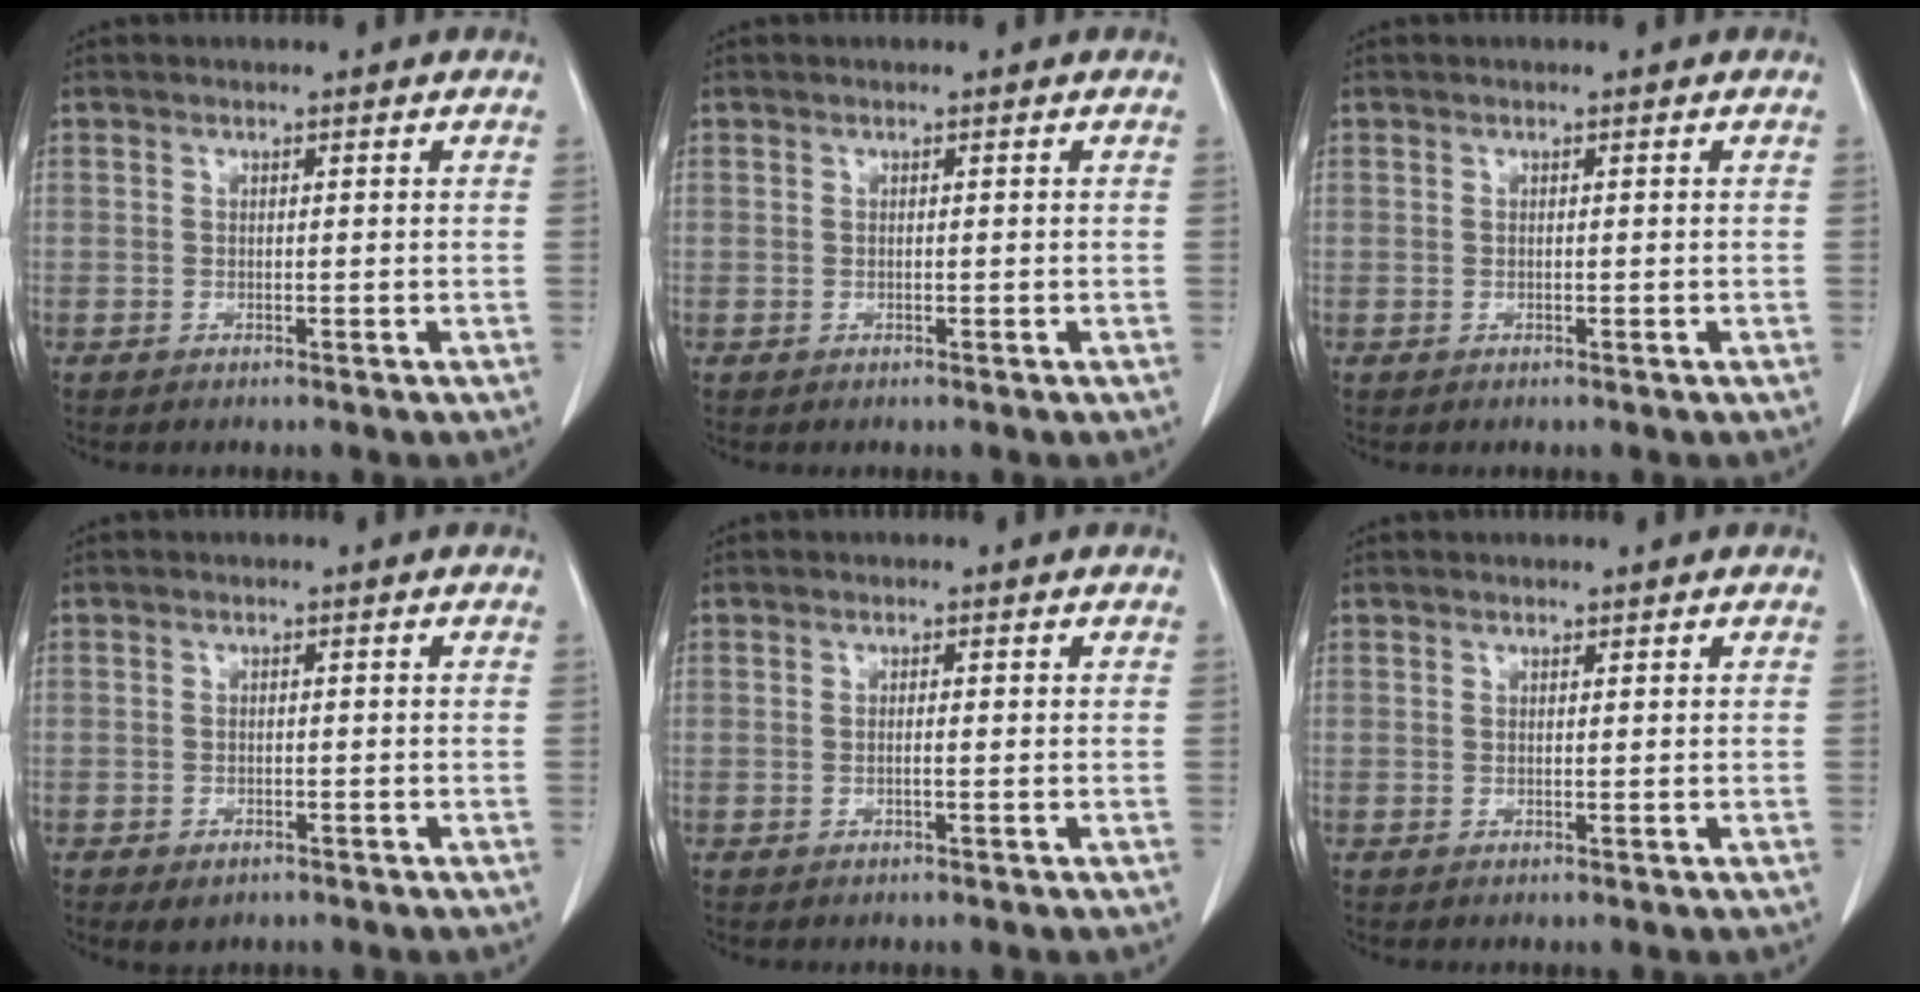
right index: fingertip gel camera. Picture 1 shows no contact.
{"total": 0.0}
{"total": 0.0}
{"total": 3.4, "force": [-2.2, 2.1, 1.6], "torque": [-0.025, -0.002, -0.025]}
{"total": 1.1, "force": [-0.2, 0.3, 1.0], "torque": [-0.022, 0.002, -0.002]}
{"total": 0.0}